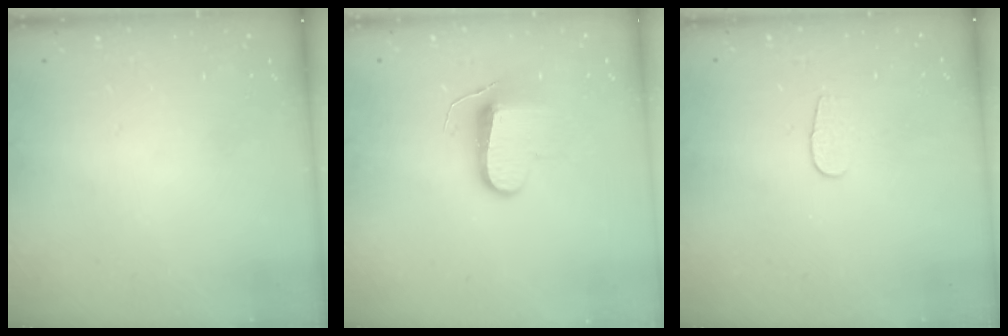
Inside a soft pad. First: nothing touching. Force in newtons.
{"total": 9.5, "press": 9.5, "slide": 0.2}
{"total": 4.7, "press": 4.6, "slide": 0.4}